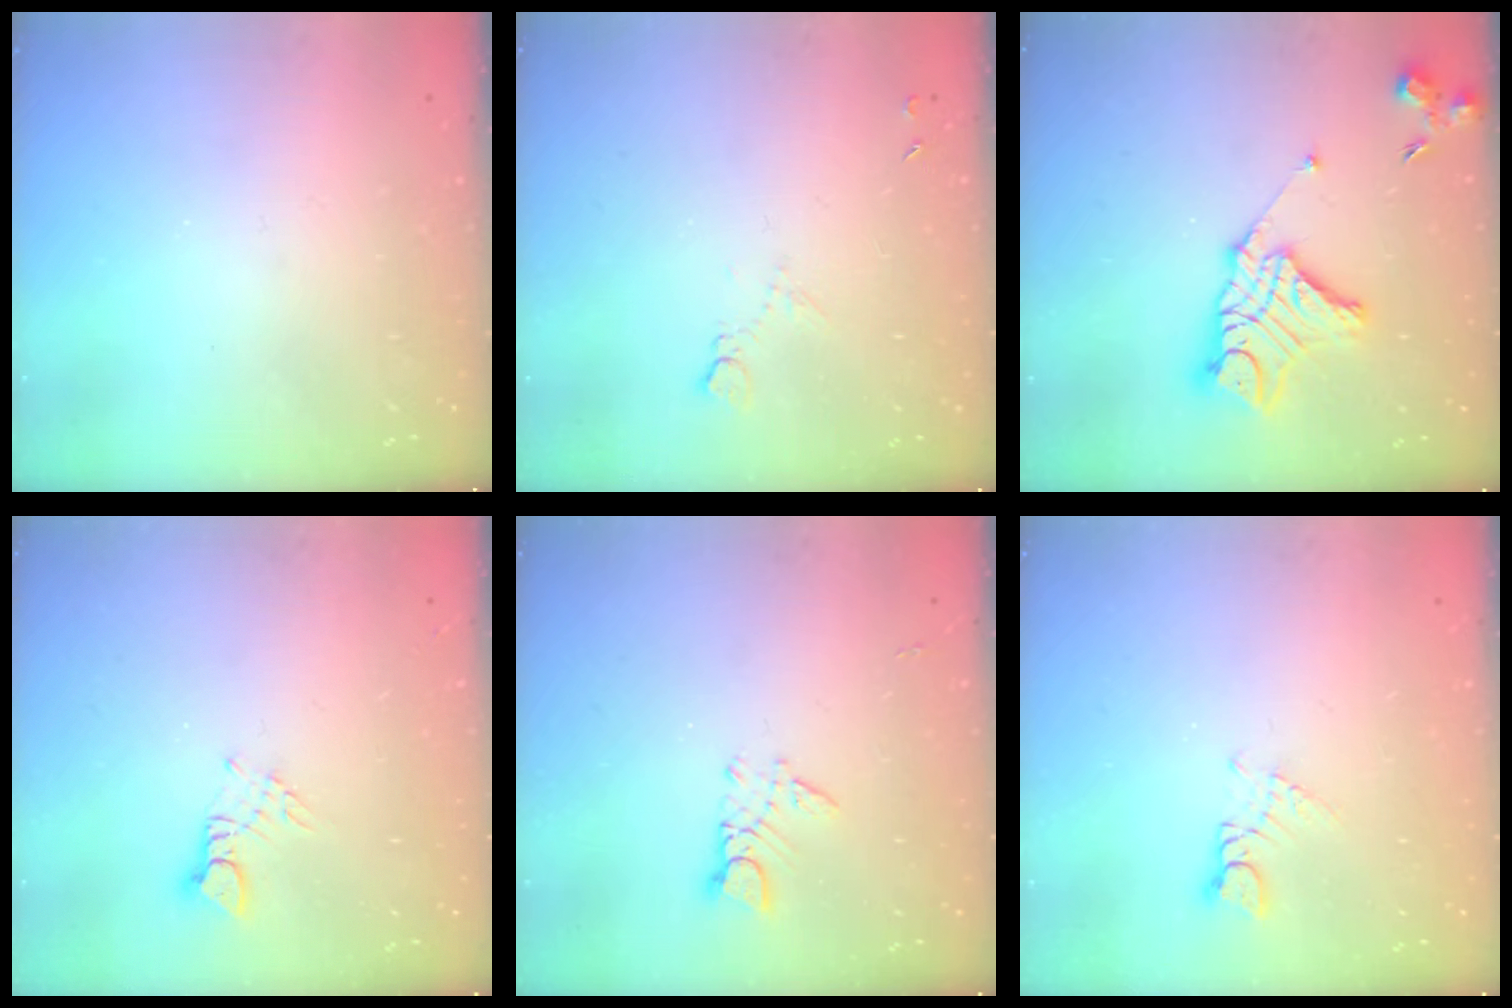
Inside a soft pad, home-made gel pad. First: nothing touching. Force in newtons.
{"total": 6.1, "press": 6.1, "slide": 0.7}
{"total": 13.3, "press": 13.3, "slide": 1.2}
{"total": 2.9, "press": 2.9, "slide": 0.2}
{"total": 3.1, "press": 3.1, "slide": 0.2}
{"total": 1.6, "press": 1.6, "slide": 0.2}